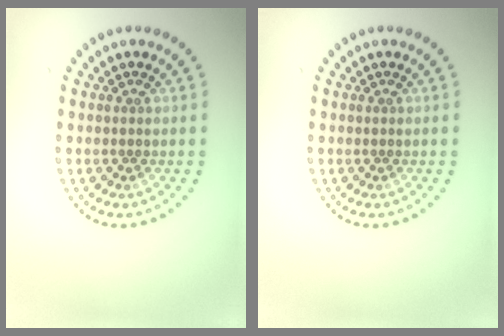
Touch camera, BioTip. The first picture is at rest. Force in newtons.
{"total": 0.0}